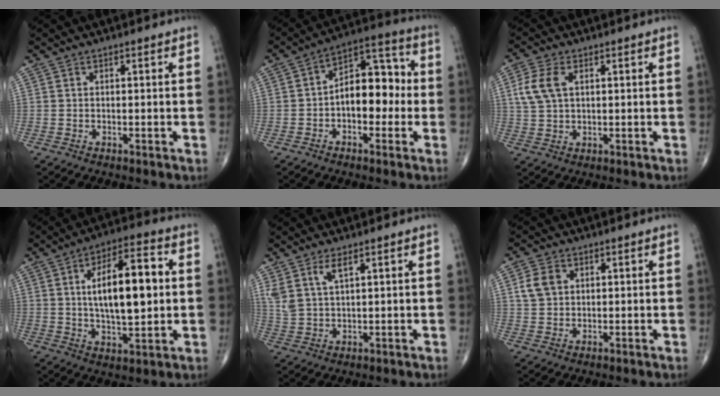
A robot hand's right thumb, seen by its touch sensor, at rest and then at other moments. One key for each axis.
{"total": 11.8, "fx": -1.2, "fy": 7.1, "fz": 9.3, "tx": -0.107, "ty": 0.040, "tz": -0.031}
{"total": 6.4, "fx": 1.8, "fy": 3.8, "fz": 4.8, "tx": -0.112, "ty": 0.007, "tz": 0.037}
{"total": 16.4, "fx": 2.0, "fy": 6.6, "fz": 14.9, "tx": -0.224, "ty": 0.010, "tz": 0.031}
{"total": 4.9, "fx": 2.9, "fy": 1.6, "fz": 3.6, "tx": -0.079, "ty": -0.012, "tz": 0.066}
{"total": 4.8, "fx": 1.4, "fy": 3.7, "fz": 2.7, "tx": -0.044, "ty": 0.001, "tz": 0.027}